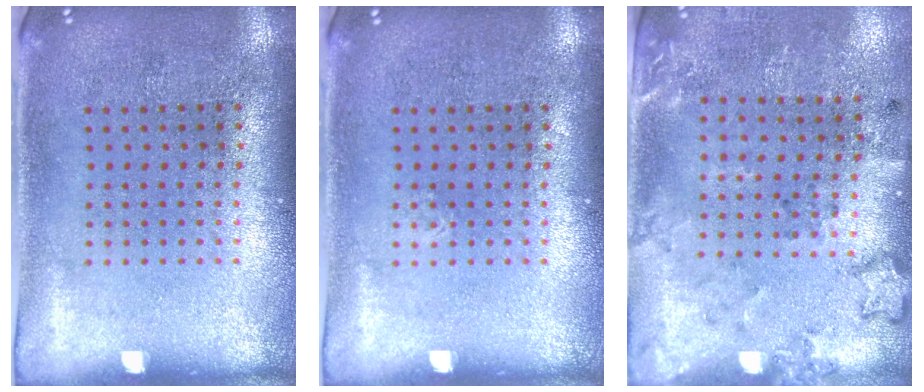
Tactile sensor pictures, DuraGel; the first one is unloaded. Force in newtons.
{"total": 0.0}
{"total": 2.0, "press": 1.4, "slide": 1.4}